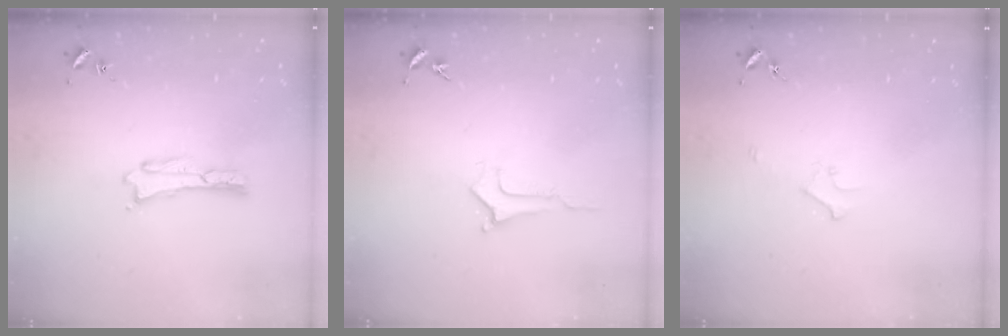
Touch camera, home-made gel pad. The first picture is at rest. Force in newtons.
{"total": 0.0}
{"total": 2.2, "press": 2.2, "slide": 0.2}